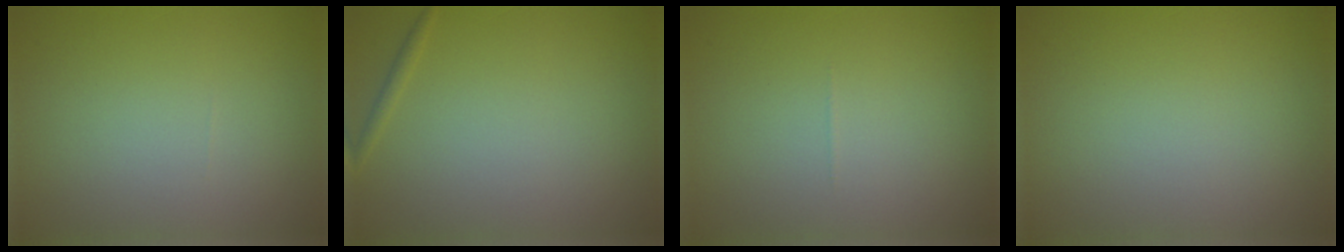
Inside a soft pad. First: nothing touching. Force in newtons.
{"total": 0.6, "press": 0.6, "slide": 0.1}
{"total": 0.0}
{"total": 0.0}